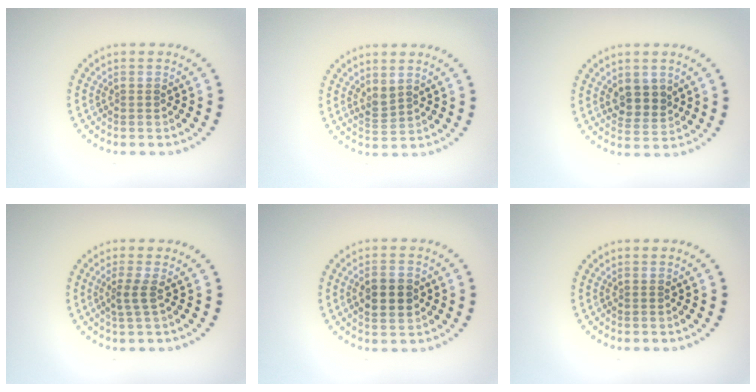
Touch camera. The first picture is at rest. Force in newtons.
{"total": 1.4, "press": 1.2, "slide": 0.7}
{"total": 2.7, "press": 2.4, "slide": 1.1}
{"total": 1.6, "press": 1.0, "slide": 1.2}
{"total": 3.1, "press": 3.1, "slide": 0.2}
{"total": 0.0}